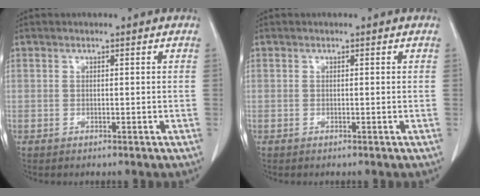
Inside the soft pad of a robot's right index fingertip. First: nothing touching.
{"total": 0.0}